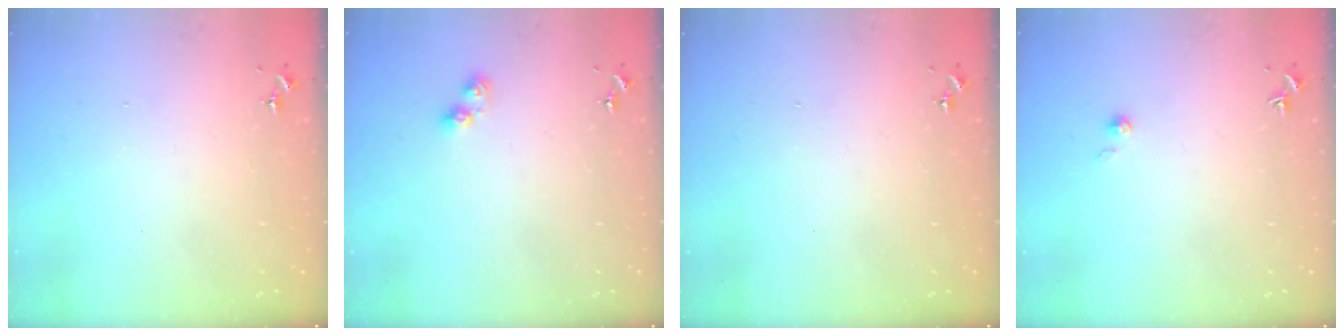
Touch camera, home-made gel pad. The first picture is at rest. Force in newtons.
{"total": 6.2, "press": 6.1, "slide": 0.8}
{"total": 0.0}
{"total": 2.2, "press": 2.2, "slide": 0.2}